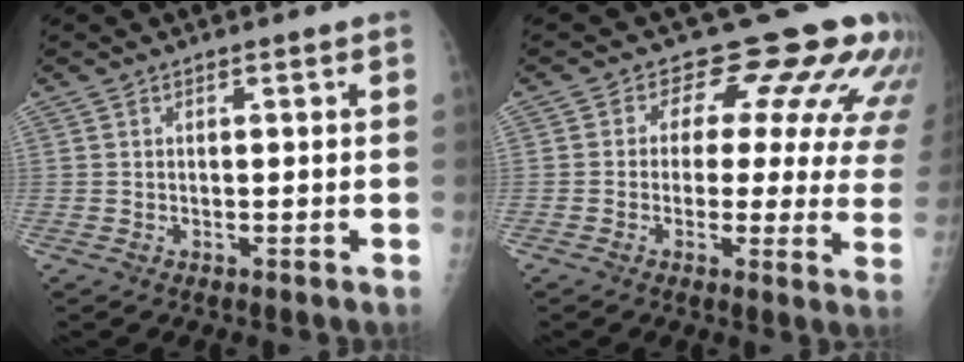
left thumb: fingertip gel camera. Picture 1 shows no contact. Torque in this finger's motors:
{"motor_torque": [0.14, 0.36, -0.04, -0.25, 0.06]}